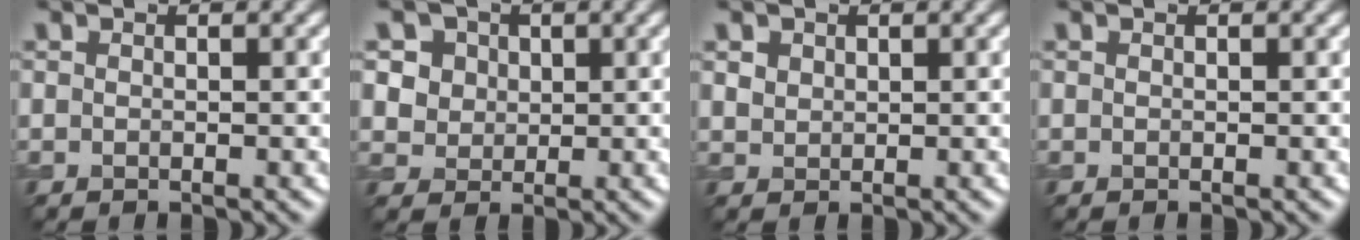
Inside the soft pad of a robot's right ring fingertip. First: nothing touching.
{"total": 5.6, "force": [2.6, 4.5, 2.2], "torque": [-0.046, 0.007, 0.042]}
{"total": 1.2, "force": [0.7, 0.9, 0.3], "torque": [-0.009, -0.004, 0.019]}
{"total": 0.0}